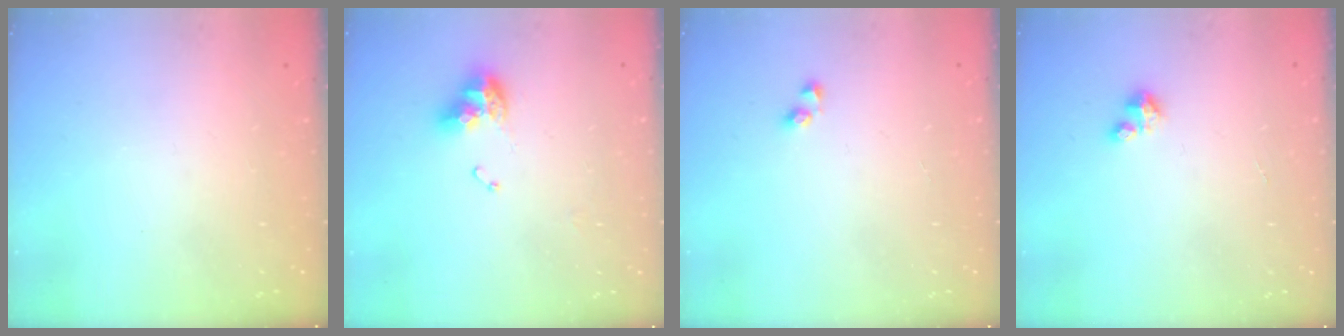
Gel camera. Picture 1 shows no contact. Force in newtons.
{"total": 12.7, "press": 12.6, "slide": 1.3}
{"total": 3.0, "press": 2.8, "slide": 1.1}
{"total": 2.0, "press": 2.0, "slide": 0.3}